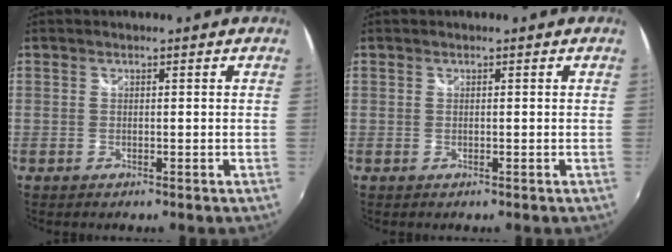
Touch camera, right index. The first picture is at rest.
{"total": 0.0}